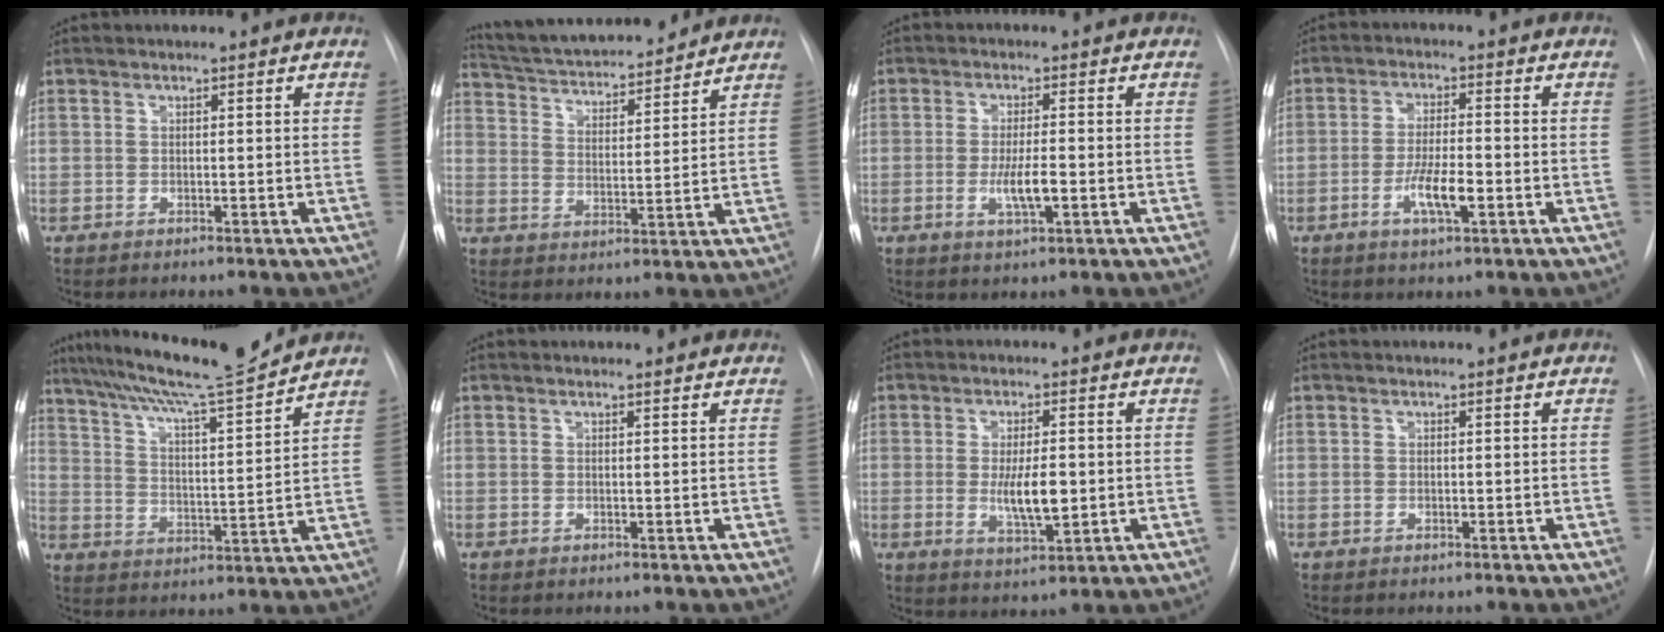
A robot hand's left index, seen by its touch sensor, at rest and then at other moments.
{"total": 16.8, "force": [15.4, 2.7, 6.1], "torque": [-0.102, 0.018, 0.242]}
{"total": 4.4, "force": [-1.1, 0.6, 4.3], "torque": [-0.083, -0.006, -0.017]}
{"total": 5.8, "force": [-2.1, 1.1, 5.3], "torque": [-0.100, -0.004, -0.036]}
{"total": 16.5, "force": [14.6, -0.3, 7.6], "torque": [-0.131, -0.004, 0.228]}
{"total": 1.4, "force": [1.4, 0.2, 0.1], "torque": [-0.013, 0.005, 0.015]}
{"total": 6.3, "force": [-0.2, 1.8, 6.0], "torque": [-0.110, -0.011, 0.001]}
{"total": 0.0}